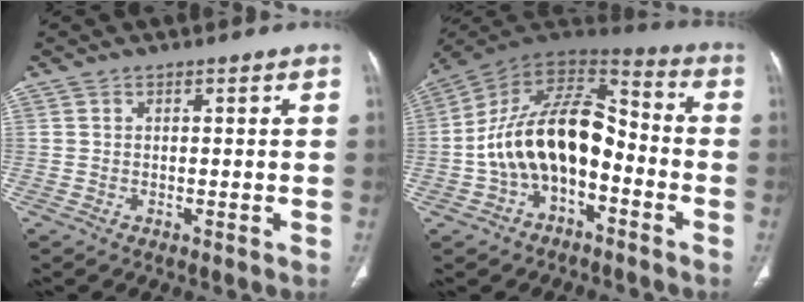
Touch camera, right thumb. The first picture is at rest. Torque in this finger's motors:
{"motor_torque": [-0.24, 1.20, 1.46, -1.31, 0.26]}